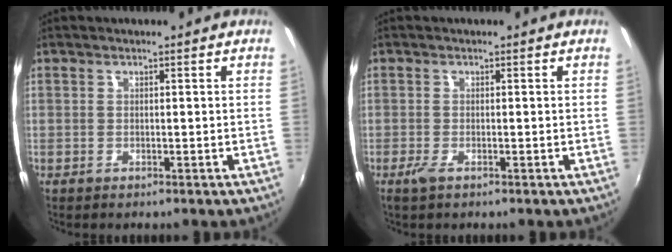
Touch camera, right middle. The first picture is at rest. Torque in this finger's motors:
{"motor_torque": [0.54, -0.42, 0.12, 0.04]}